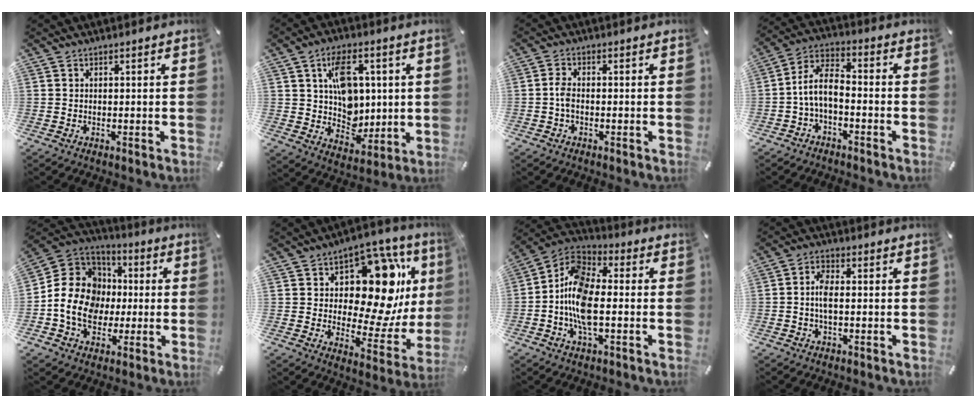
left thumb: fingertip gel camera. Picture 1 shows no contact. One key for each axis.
{"total": 11.2, "fx": 3.5, "fy": 8.7, "fz": 6.2, "tx": -0.086, "ty": -0.008, "tz": 0.067}
{"total": 2.9, "fx": -0.7, "fy": 1.4, "fz": 2.4, "tx": -0.051, "ty": 0.003, "tz": -0.015}
{"total": 7.8, "fx": -2.5, "fy": 4.1, "fz": 6.1, "tx": -0.132, "ty": 0.005, "tz": -0.046}
{"total": 15.9, "fx": -2.3, "fy": 14.0, "fz": 7.2, "tx": -0.141, "ty": 0.024, "tz": -0.037}
{"total": 20.4, "fx": 6.8, "fy": 11.3, "fz": 15.5, "tx": -0.214, "ty": -0.050, "tz": 0.109}
{"total": 12.4, "fx": -3.2, "fy": 6.5, "fz": 10.1, "tx": -0.220, "ty": 0.008, "tz": -0.060}
{"total": 4.4, "fx": -0.6, "fy": 2.0, "fz": 3.9, "tx": -0.083, "ty": 0.002, "tz": -0.014}